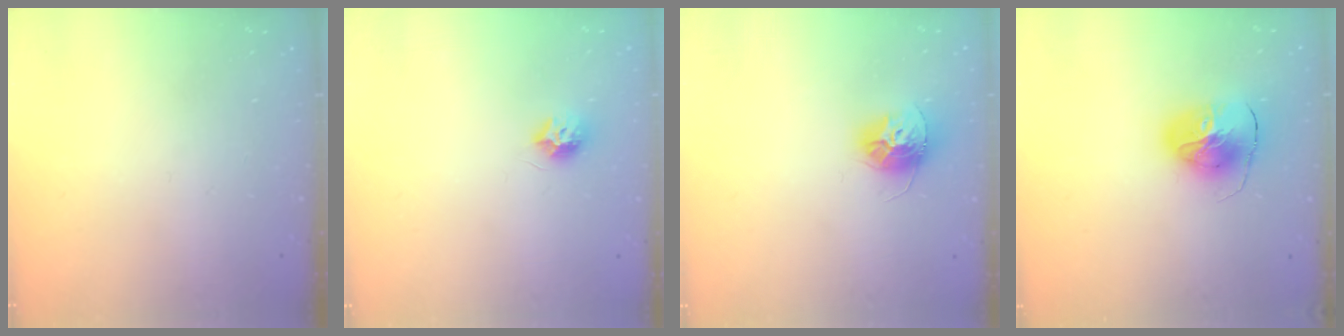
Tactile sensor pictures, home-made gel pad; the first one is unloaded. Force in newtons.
{"total": 7.6, "press": 7.6, "slide": 0.2}
{"total": 11.3, "press": 11.3, "slide": 0.7}
{"total": 11.3, "press": 11.2, "slide": 1.4}